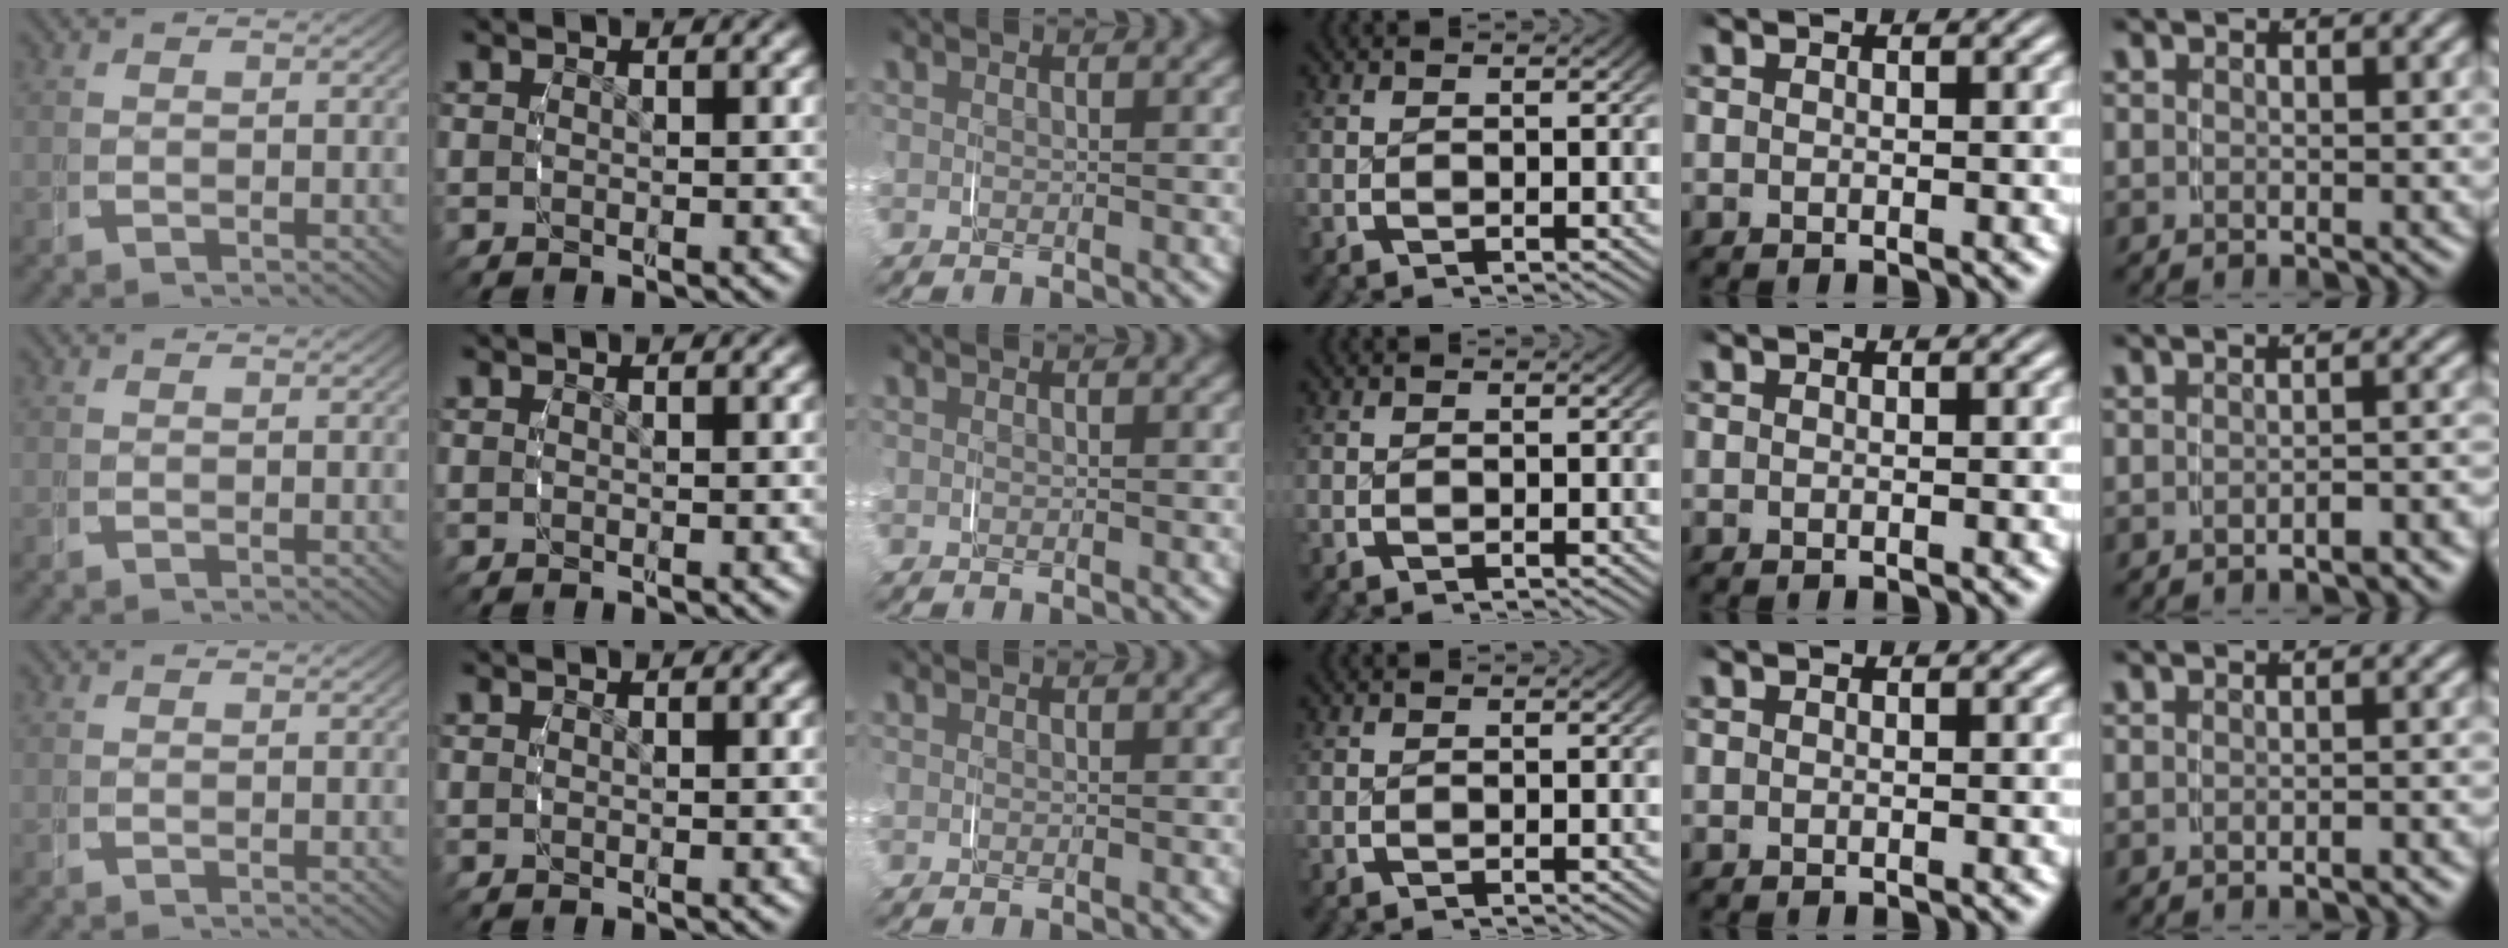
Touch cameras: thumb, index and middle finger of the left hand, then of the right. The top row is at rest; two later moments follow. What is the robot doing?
{"motion": "grasp_and_lifting", "object": "string"}